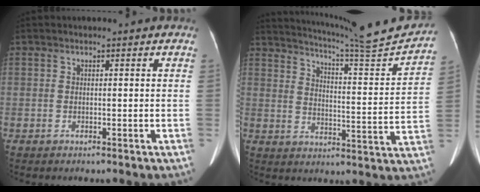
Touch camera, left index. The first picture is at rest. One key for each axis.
{"total": 18.0, "fx": 17.1, "fy": -1.1, "fz": 5.5, "tx": -0.093, "ty": -0.058, "tz": 0.224}